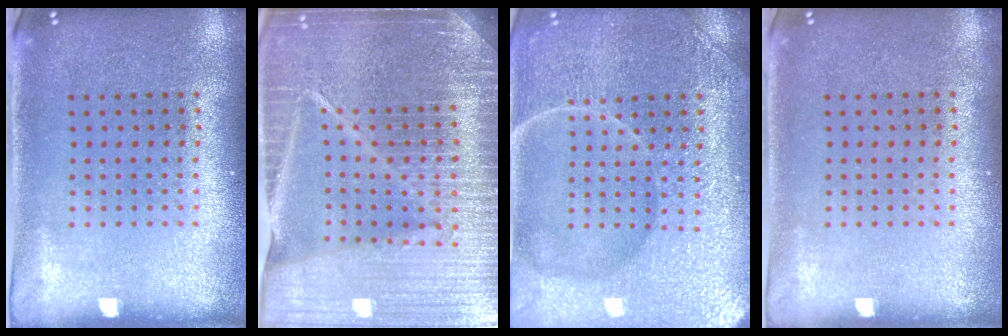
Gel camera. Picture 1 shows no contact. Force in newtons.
{"total": 6.4, "press": 5.6, "slide": 3.2}
{"total": 5.2, "press": 5.1, "slide": 0.6}
{"total": 0.0}